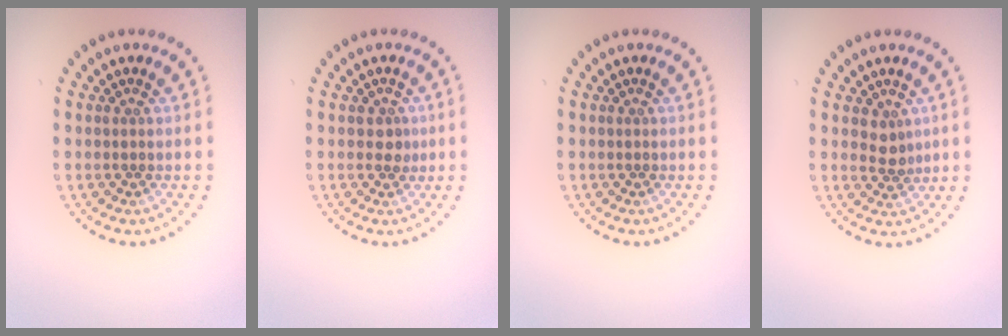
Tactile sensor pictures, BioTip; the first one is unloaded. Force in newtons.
{"total": 1.0, "press": 0.9, "slide": 0.6}
{"total": 0.0}
{"total": 1.8, "press": 1.4, "slide": 1.0}